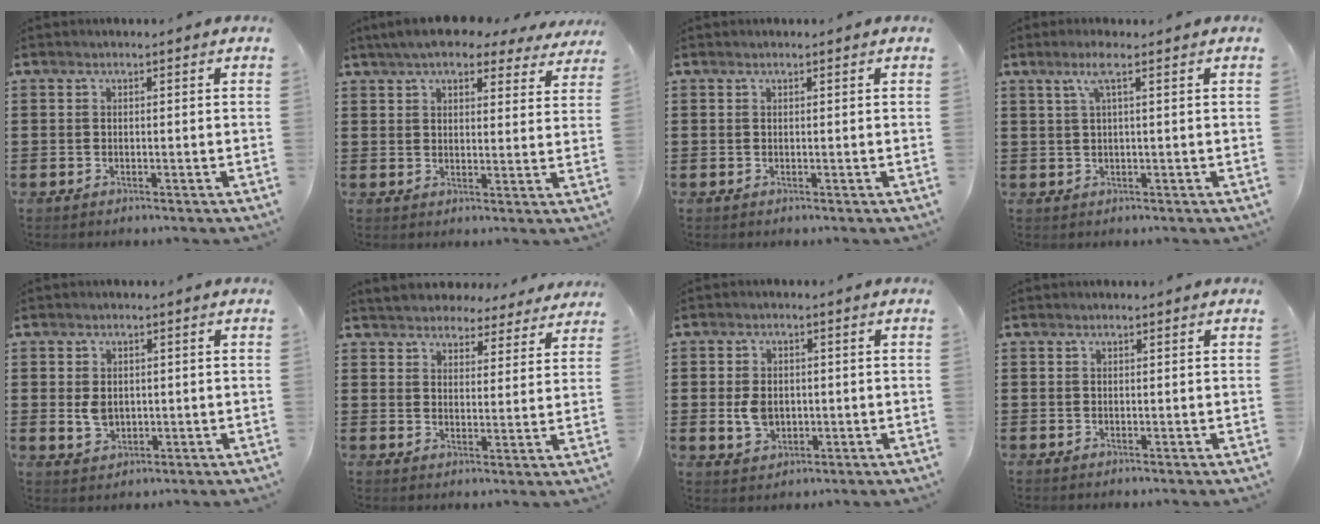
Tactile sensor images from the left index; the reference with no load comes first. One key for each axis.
{"total": 6.4, "fx": 5.6, "fy": 1.4, "fz": 2.8, "tx": -0.064, "ty": -0.011, "tz": 0.102}
{"total": 0.0}
{"total": 3.3, "fx": 1.6, "fy": 0.0, "fz": 2.9, "tx": -0.063, "ty": 0.001, "tz": 0.026}
{"total": 3.3, "fx": 0.3, "fy": 2.4, "fz": 2.3, "tx": -0.040, "ty": 0.004, "tz": 0.005}
{"total": 4.5, "fx": 4.4, "fy": 0.6, "fz": 0.1, "tx": -0.025, "ty": -0.021, "tz": 0.078}
{"total": 4.4, "fx": 0.0, "fy": 3.2, "fz": 3.1, "tx": -0.062, "ty": 0.003, "tz": -0.004}
{"total": 0.0}